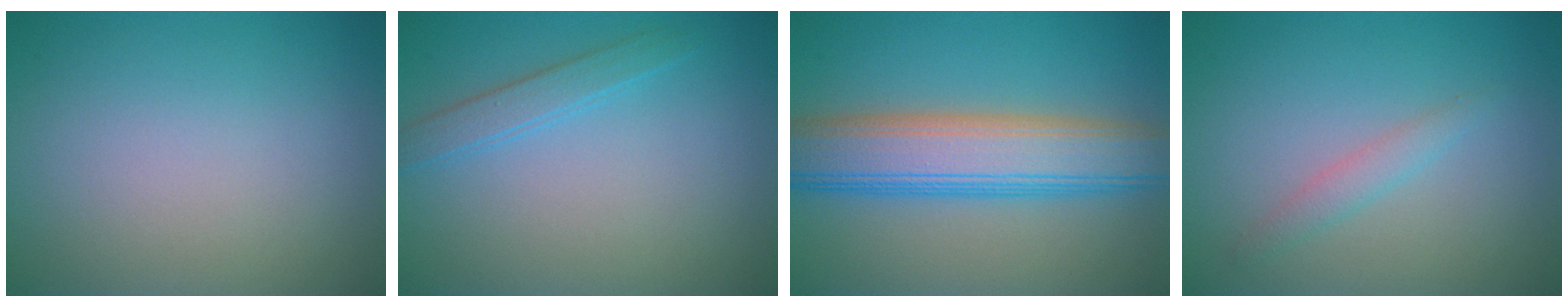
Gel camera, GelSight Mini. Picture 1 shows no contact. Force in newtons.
{"total": 2.0, "press": 2.0, "slide": 0.1}
{"total": 8.4, "press": 8.4, "slide": 0.3}
{"total": 1.5, "press": 1.5, "slide": 0.0}